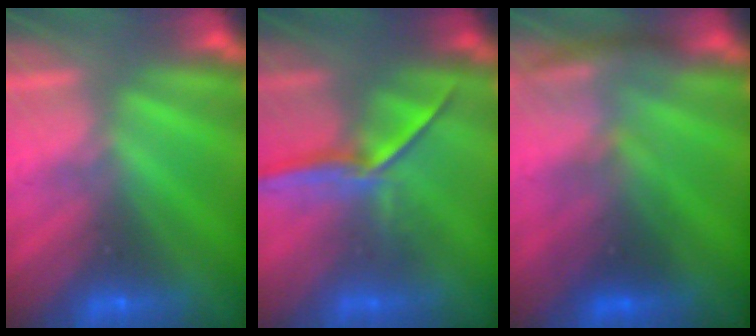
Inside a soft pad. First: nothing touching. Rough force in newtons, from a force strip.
{"total": 1.2}
{"total": 2.7}